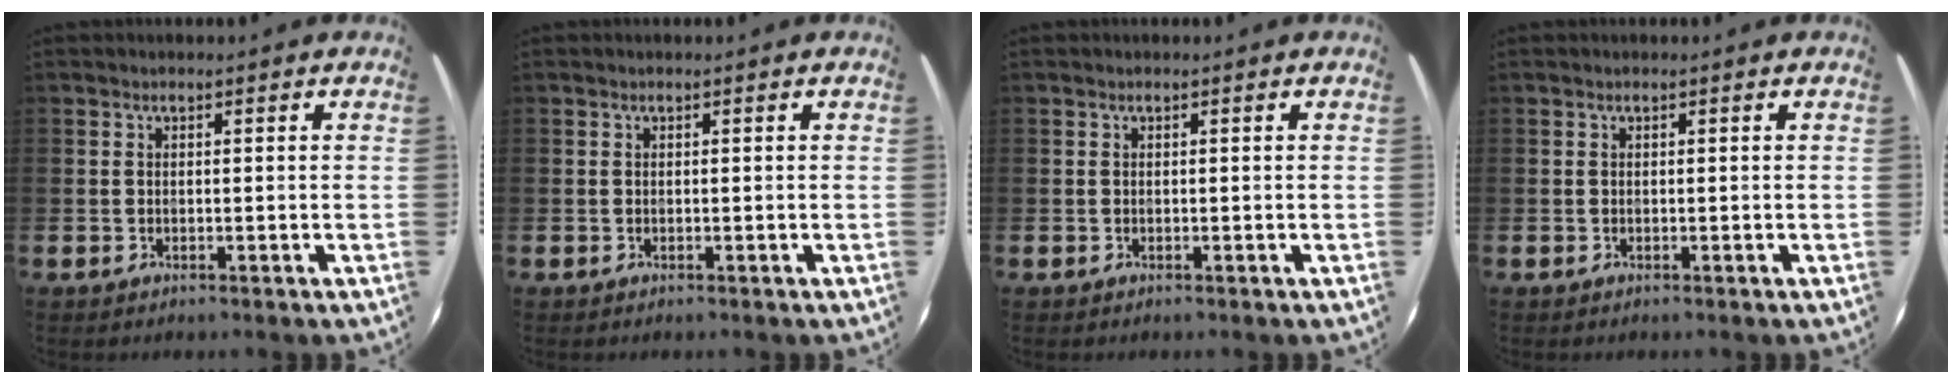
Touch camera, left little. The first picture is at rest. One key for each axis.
{"total": 0.0}
{"total": 0.0}
{"total": 0.0}